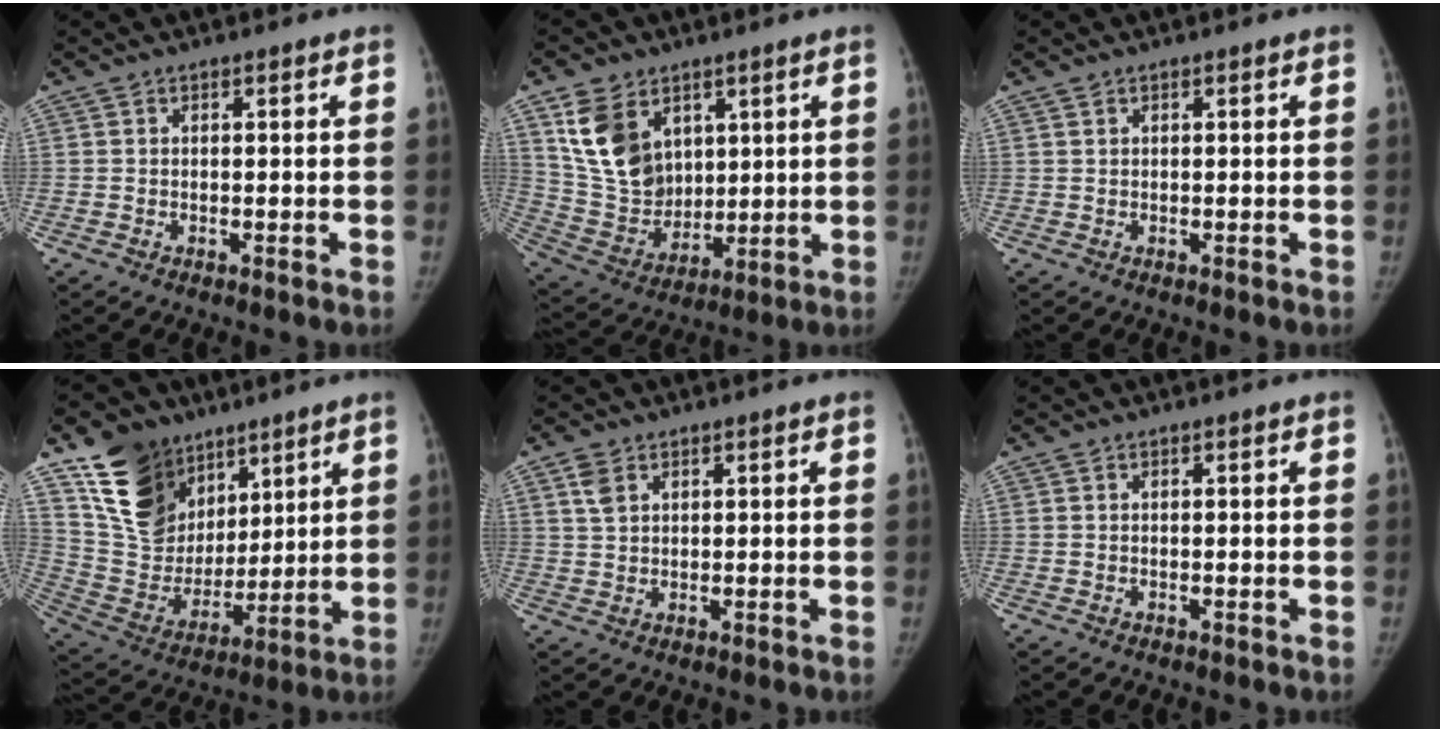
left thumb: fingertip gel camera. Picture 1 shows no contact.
{"total": 14.5, "force": [6.7, 10.3, 7.8], "torque": [-0.111, -0.033, 0.149]}
{"total": 0.0}
{"total": 19.6, "force": [11.5, 13.4, 8.5], "torque": [-0.106, -0.053, 0.223]}
{"total": 3.3, "force": [1.7, 2.1, 1.8], "torque": [-0.033, -0.001, 0.039]}
{"total": 0.0}